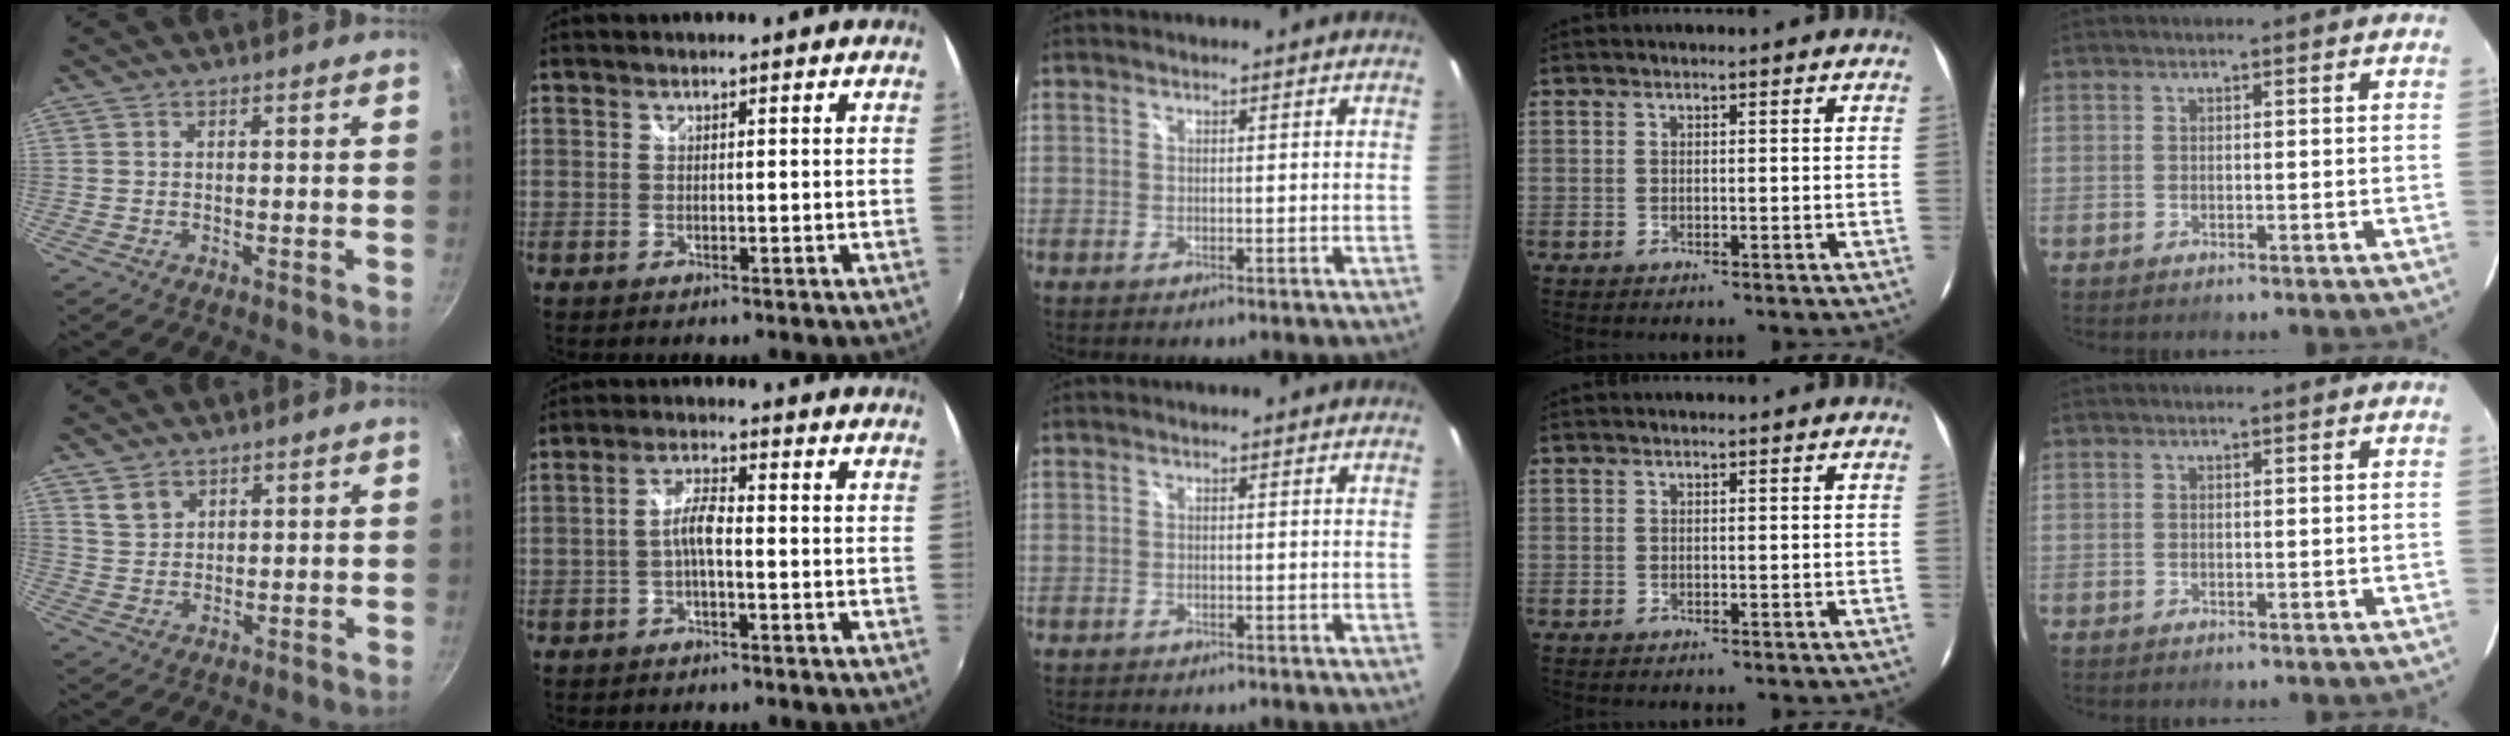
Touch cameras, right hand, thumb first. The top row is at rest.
{"thumb": {"total": 3.9, "force": [2.3, 2.8, 1.4], "torque": [-0.012, -0.003, 0.048]}, "index": {"total": 3.9, "force": [-1.2, 1.0, 3.5], "torque": [-0.072, 0.011, -0.026]}, "middle": {"total": 2.2, "force": [-2.0, 0.5, 0.6], "torque": [-0.016, -0.006, -0.031]}}